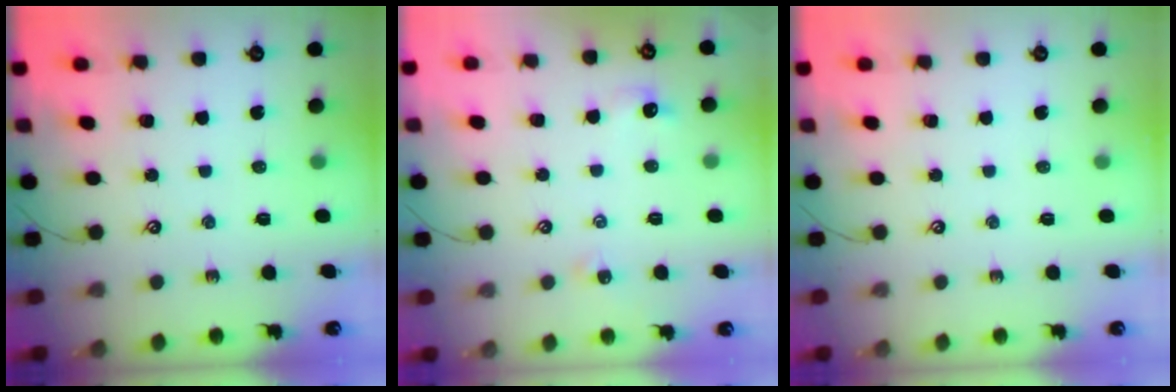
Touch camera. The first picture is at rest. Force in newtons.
{"total": 2.2, "press": 2.1, "slide": 0.6}
{"total": 0.0}